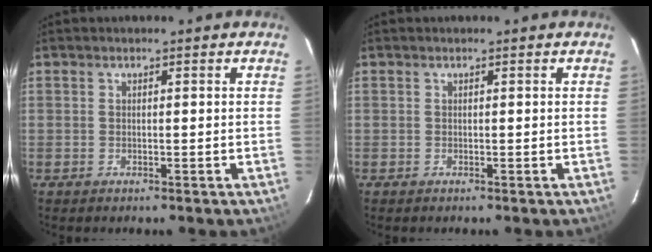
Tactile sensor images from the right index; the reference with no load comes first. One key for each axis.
{"total": 0.0}